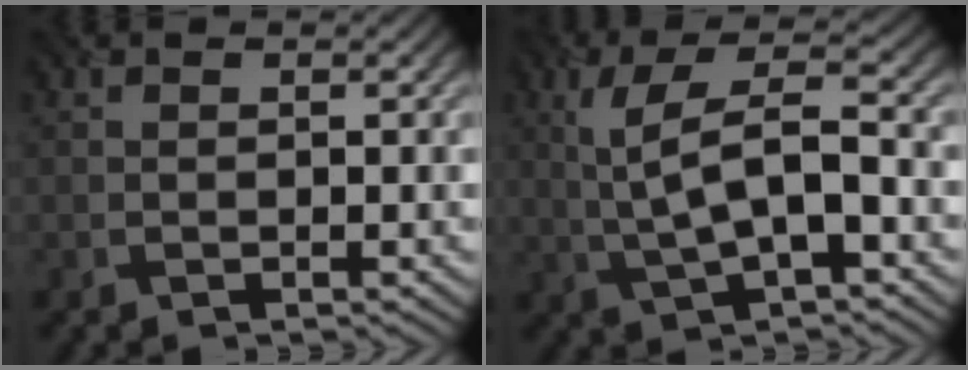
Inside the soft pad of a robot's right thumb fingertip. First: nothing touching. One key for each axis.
{"total": 9.0, "fx": -0.2, "fy": 3.3, "fz": 8.3, "tx": -0.162, "ty": 0.014, "tz": -0.008}